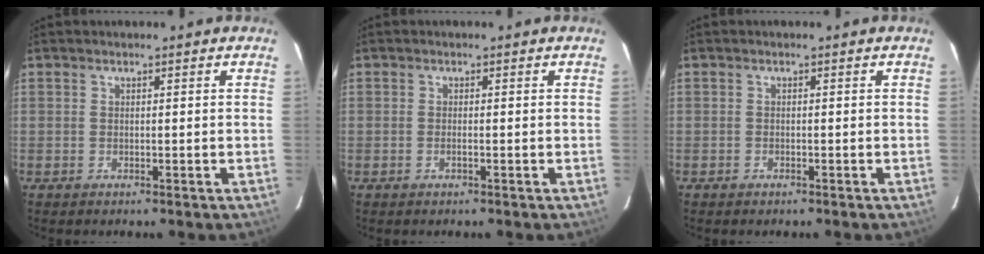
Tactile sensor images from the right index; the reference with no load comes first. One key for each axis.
{"total": 0.7, "fx": -0.3, "fy": 0.1, "fz": 0.6, "tx": -0.015, "ty": 0.000, "tz": -0.003}
{"total": 0.5, "fx": -0.4, "fy": 0.2, "fz": 0.2, "tx": -0.009, "ty": -0.001, "tz": -0.006}